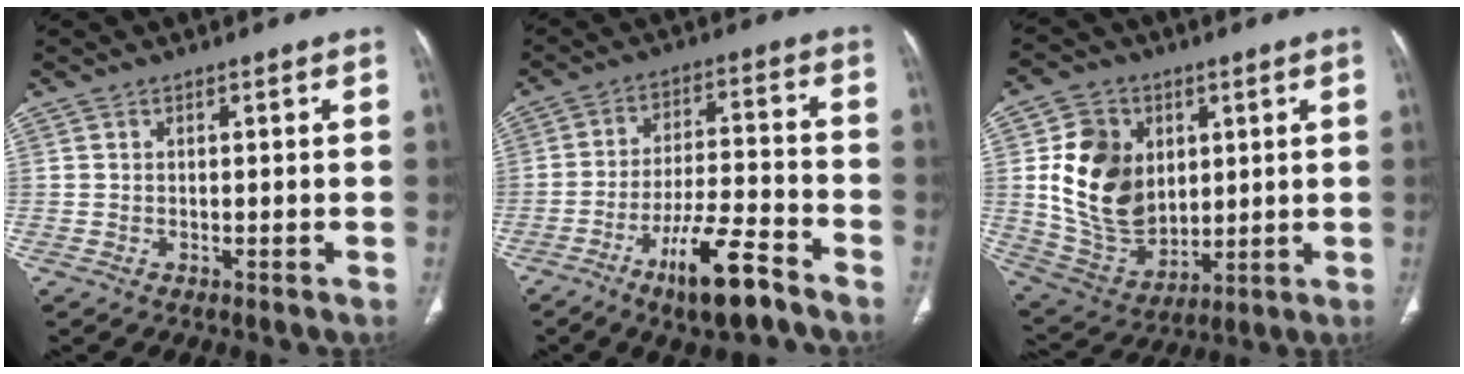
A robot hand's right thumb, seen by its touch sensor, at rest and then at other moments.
{"total": 12.4, "force": [-8.2, 3.0, 8.9], "torque": [-0.155, 0.053, -0.139]}
{"total": 17.4, "force": [3.3, 13.1, 11.0], "torque": [-0.158, -0.016, 0.079]}